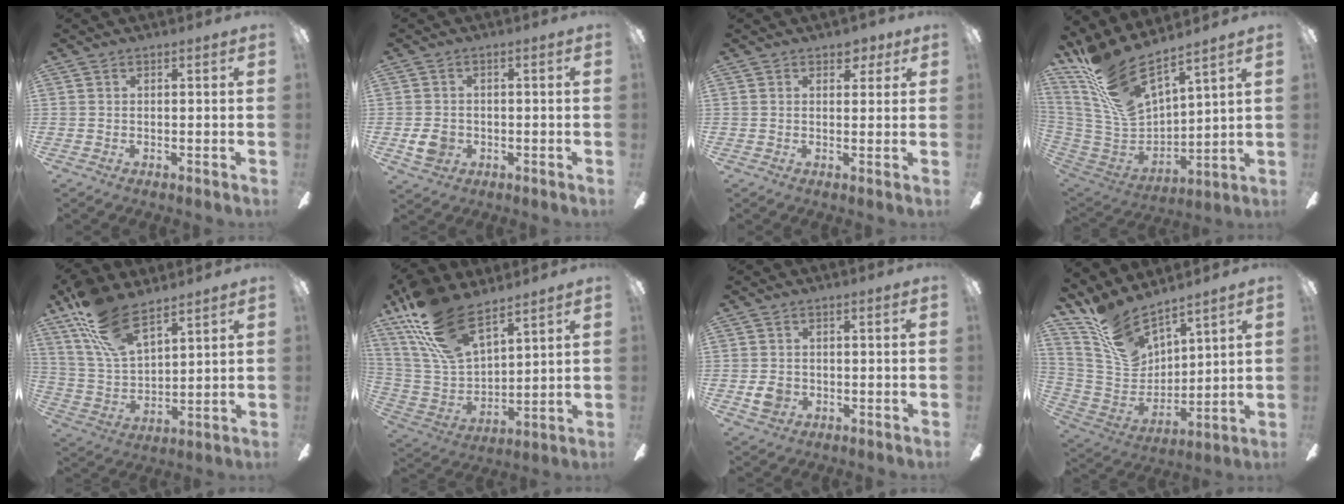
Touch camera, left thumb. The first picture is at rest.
{"total": 4.6, "force": [-0.8, 3.8, 2.4], "torque": [-0.046, 0.002, -0.014]}
{"total": 3.7, "force": [2.4, 2.4, 1.4], "torque": [0.000, -0.006, 0.039]}
{"total": 18.1, "force": [13.8, 5.5, 10.3], "torque": [-0.243, -0.106, 0.245]}
{"total": 16.2, "force": [11.6, 6.8, 9.0], "torque": [-0.193, -0.052, 0.213]}
{"total": 20.3, "force": [14.4, 8.8, 11.2], "torque": [-0.257, -0.076, 0.262]}
{"total": 3.6, "force": [-0.5, 3.0, 1.9], "torque": [-0.030, 0.001, -0.008]}
{"total": 15.0, "force": [11.7, 6.5, 6.6], "torque": [-0.149, -0.070, 0.223]}